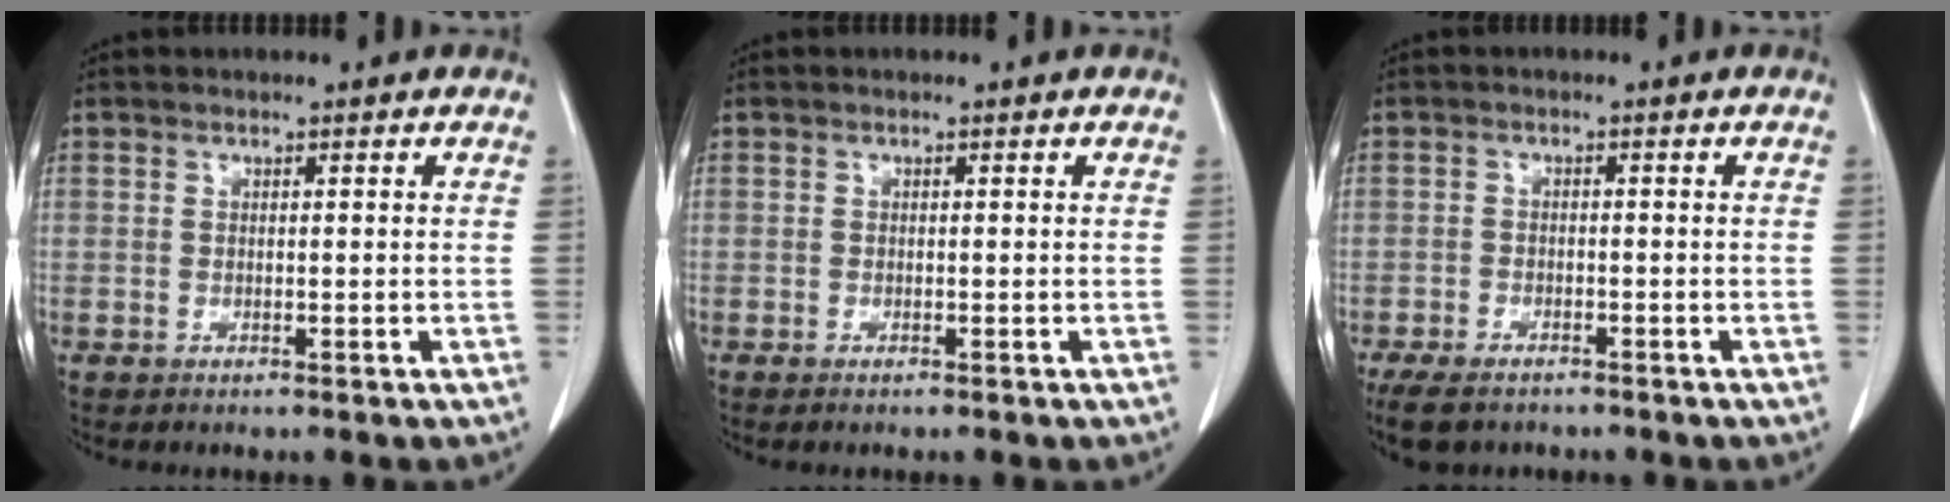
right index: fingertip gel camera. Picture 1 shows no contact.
{"total": 0.8, "force": [-0.4, 0.4, 0.5], "torque": [-0.013, -0.001, -0.004]}
{"total": 8.5, "force": [-6.2, 4.1, 4.1], "torque": [-0.080, -0.008, -0.095]}